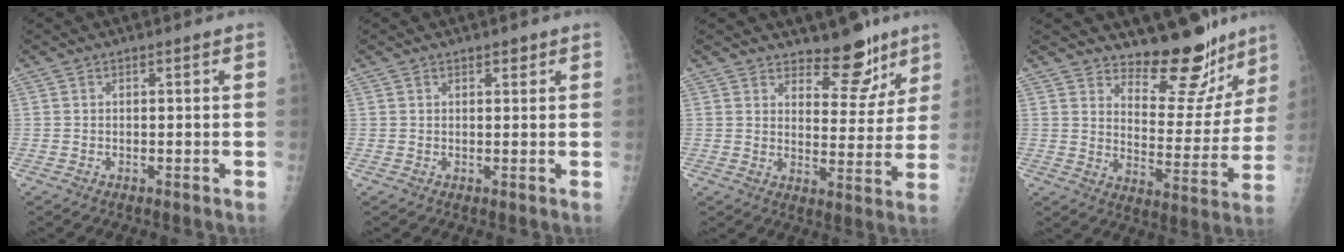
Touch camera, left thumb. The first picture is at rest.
{"total": 1.3, "force": [1.0, 0.7, 0.6], "torque": [0.000, -0.004, 0.011]}
{"total": 9.3, "force": [7.3, 4.3, 3.9], "torque": [-0.014, -0.053, 0.110]}
{"total": 14.9, "force": [13.0, 5.3, 4.7], "torque": [-0.010, -0.119, 0.180]}